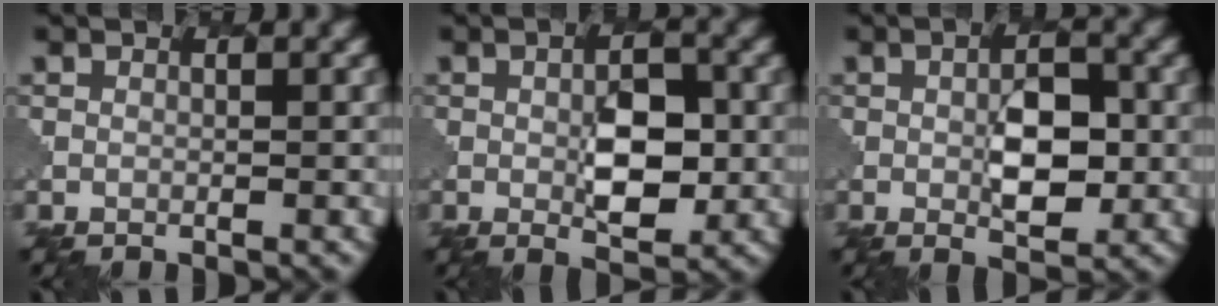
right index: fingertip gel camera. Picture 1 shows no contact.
{"total": 4.4, "force": [-0.1, 2.0, 3.9], "torque": [-0.060, -0.002, 0.000]}
{"total": 4.2, "force": [-0.1, 2.0, 3.7], "torque": [-0.056, -0.001, 0.000]}